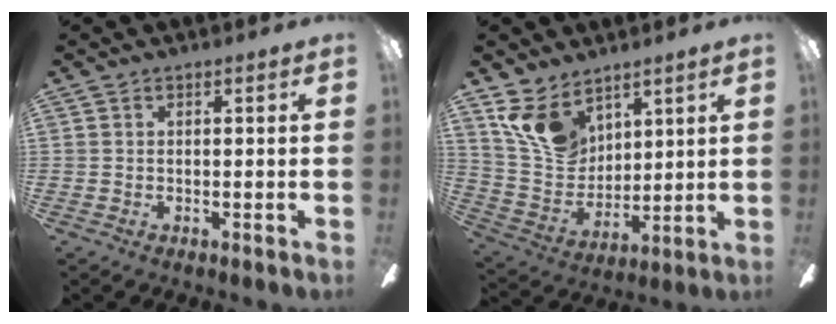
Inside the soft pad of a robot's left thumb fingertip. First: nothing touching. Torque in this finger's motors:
{"motor_torque": [0.49, 0.10, 0.73, -0.98, 0.04]}